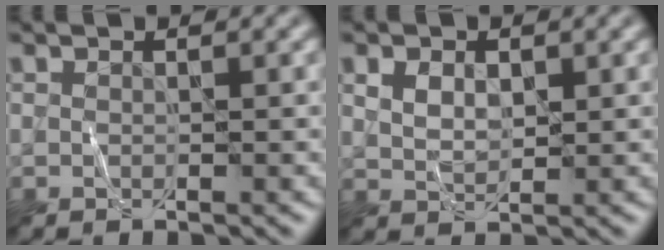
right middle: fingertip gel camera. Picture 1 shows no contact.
{"total": 2.2, "force": [0.8, 1.4, 1.5], "torque": [-0.032, -0.001, 0.018]}